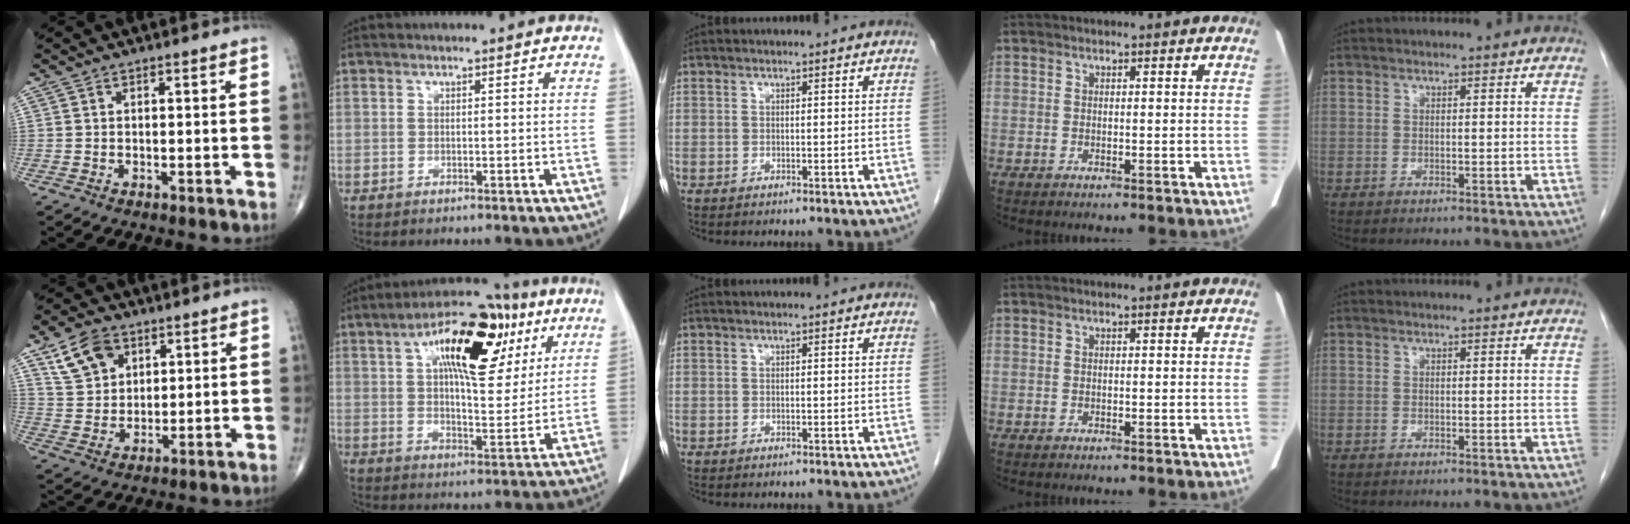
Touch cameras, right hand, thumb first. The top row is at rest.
{"thumb": {"total": 9.3, "force": [4.9, 6.4, 4.6], "torque": [-0.065, -0.018, 0.098]}, "index": {"total": 19.5, "force": [8.6, 7.5, 15.8], "torque": [-0.249, 0.037, 0.135]}}